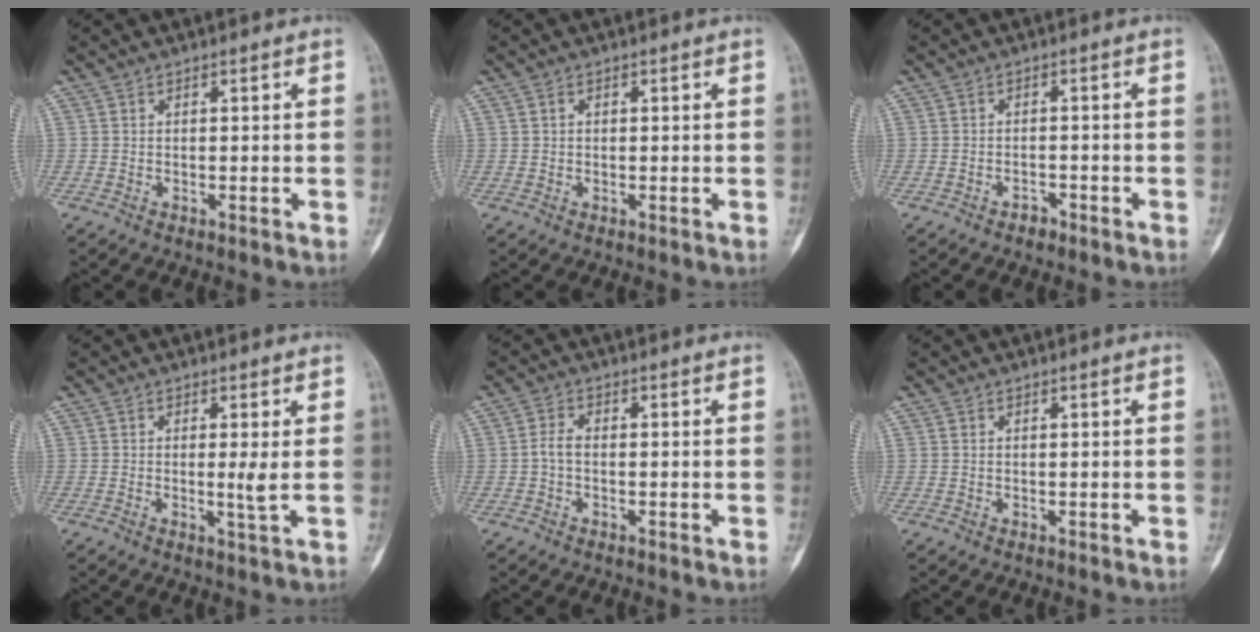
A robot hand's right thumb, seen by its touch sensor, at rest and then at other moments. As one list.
[{"total": 0.7, "force": [0.2, 0.5, 0.4], "torque": [-0.004, 0.001, 0.003]}, {"total": 1.7, "force": [-1.3, 0.9, 0.5], "torque": [-0.007, 0.009, -0.020]}, {"total": 2.2, "force": [0.1, -0.3, 2.2], "torque": [-0.042, -0.007, 0.000]}, {"total": 2.5, "force": [-0.6, 1.4, 2.0], "torque": [-0.040, 0.006, -0.017]}, {"total": 0.0}]